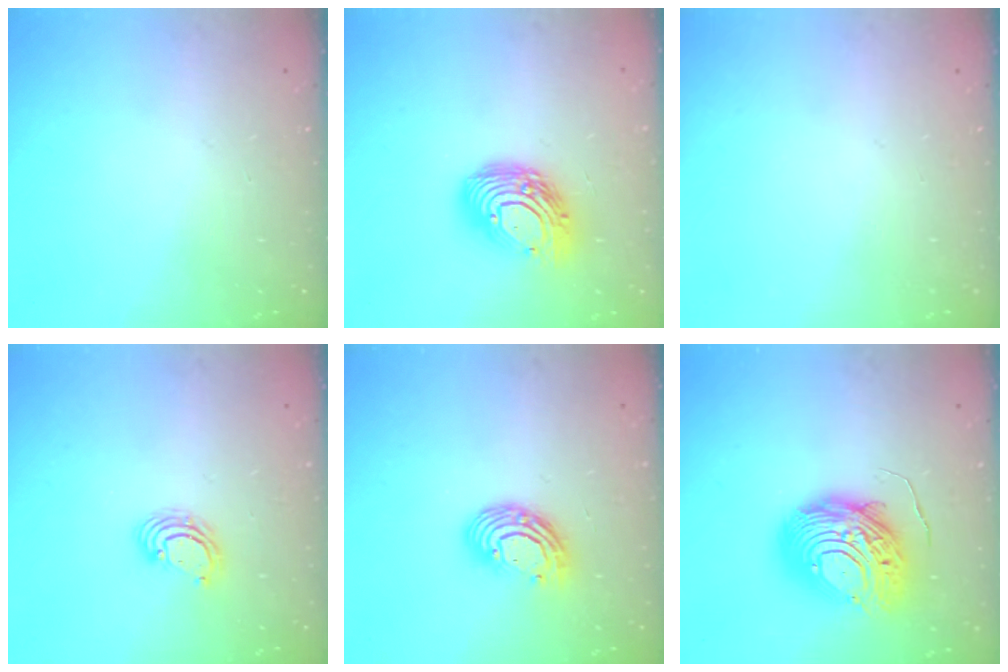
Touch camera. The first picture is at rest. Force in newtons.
{"total": 15.3, "press": 15.3, "slide": 1.2}
{"total": 0.0}
{"total": 3.3, "press": 3.3, "slide": 0.2}
{"total": 10.1, "press": 10.0, "slide": 1.1}
{"total": 13.9, "press": 13.9, "slide": 1.4}